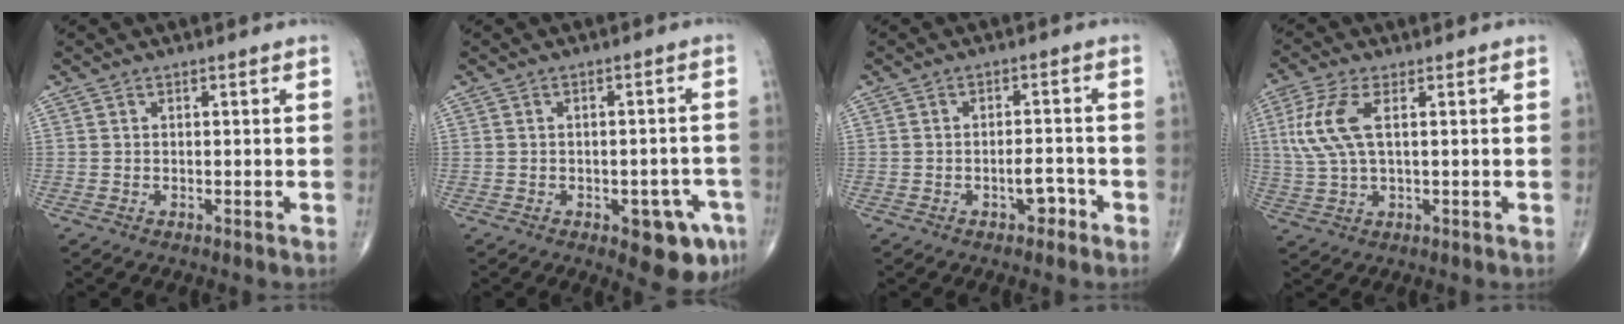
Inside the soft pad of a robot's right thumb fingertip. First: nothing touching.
{"total": 8.7, "force": [-4.0, 3.8, 6.8], "torque": [-0.056, 0.015, -0.044]}
{"total": 3.2, "force": [-1.7, 1.6, 2.1], "torque": [-0.021, 0.018, -0.024]}
{"total": 8.7, "force": [2.1, 3.5, 7.7], "torque": [-0.198, 0.007, 0.044]}